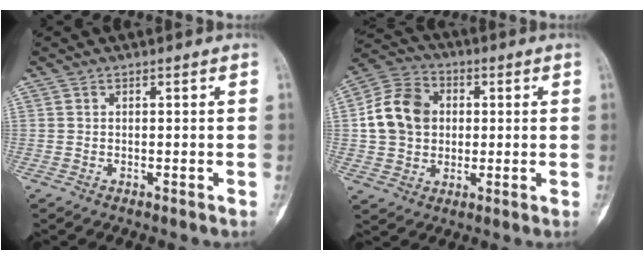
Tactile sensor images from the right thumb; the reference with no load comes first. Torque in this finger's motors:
{"motor_torque": [0.41, 1.17, 0.26, -0.15, 0.08]}